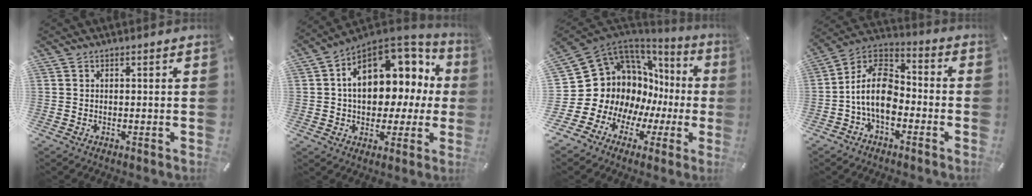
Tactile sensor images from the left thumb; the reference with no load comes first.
{"total": 15.4, "force": [3.7, 10.7, 10.4], "torque": [-0.145, -0.024, 0.069]}
{"total": 14.6, "force": [2.8, 12.9, 6.1], "torque": [-0.115, -0.073, 0.089]}
{"total": 13.2, "force": [-4.5, 8.3, 9.3], "torque": [-0.200, 0.022, -0.088]}